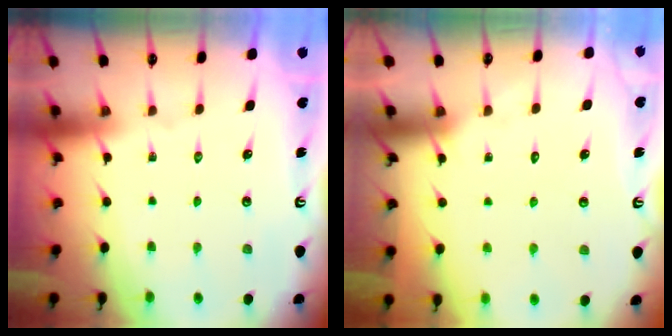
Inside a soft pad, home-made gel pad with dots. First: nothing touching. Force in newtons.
{"total": 1.9, "press": 1.9, "slide": 0.1}